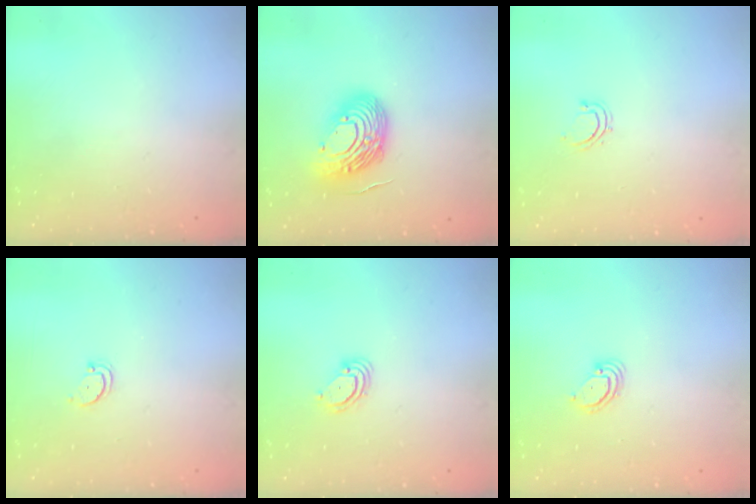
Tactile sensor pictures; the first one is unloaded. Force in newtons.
{"total": 13.1, "press": 12.9, "slide": 2.2}
{"total": 4.0, "press": 3.8, "slide": 1.1}
{"total": 2.5, "press": 2.4, "slide": 0.5}
{"total": 3.5, "press": 3.5, "slide": 0.3}
{"total": 2.9, "press": 2.9, "slide": 0.3}